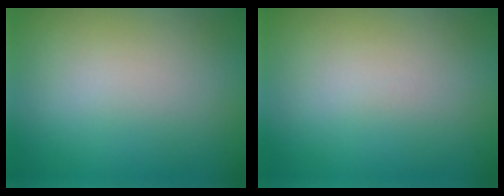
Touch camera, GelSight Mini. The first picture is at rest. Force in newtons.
{"total": 0.0}